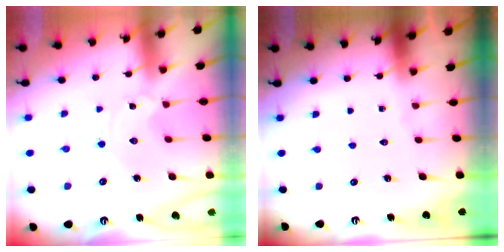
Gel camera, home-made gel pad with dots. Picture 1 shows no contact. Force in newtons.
{"total": 0.0}